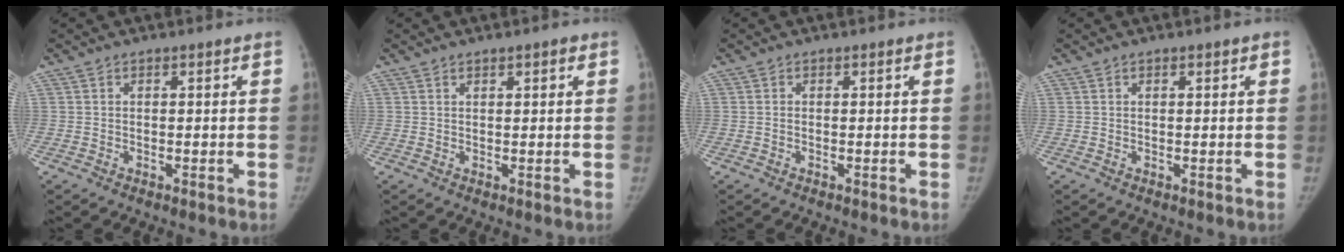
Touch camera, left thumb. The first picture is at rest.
{"total": 1.6, "force": [1.0, 0.5, 1.1], "torque": [-0.013, -0.003, 0.014]}
{"total": 0.0}
{"total": 1.0, "force": [0.5, 0.4, 0.8], "torque": [-0.011, 0.003, 0.007]}